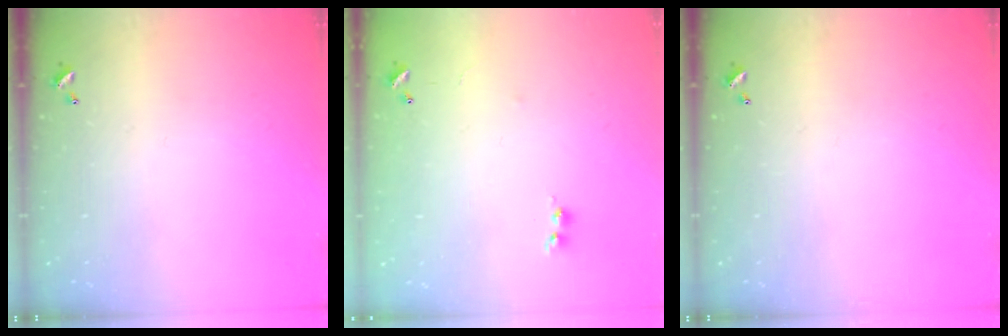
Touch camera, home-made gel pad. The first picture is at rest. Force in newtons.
{"total": 7.3, "press": 7.3, "slide": 0.5}
{"total": 0.0}